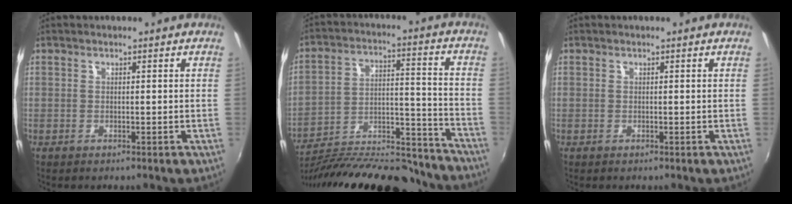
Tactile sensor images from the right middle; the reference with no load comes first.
{"total": 28.3, "force": [-25.0, 6.8, 11.4], "torque": [-0.189, -0.002, -0.353]}
{"total": 0.0}